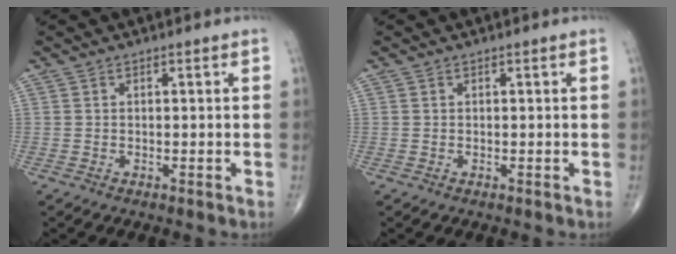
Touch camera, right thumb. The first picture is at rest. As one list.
[{"total": 0.0}]